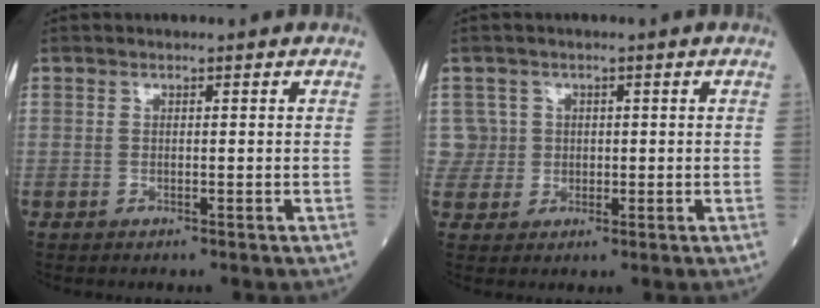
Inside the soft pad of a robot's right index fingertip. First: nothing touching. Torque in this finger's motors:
{"motor_torque": [-0.05, 0.02, -0.04, -0.02]}